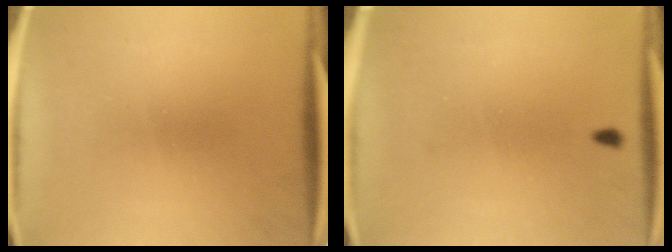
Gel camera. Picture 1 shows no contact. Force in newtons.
{"total": 0.8}